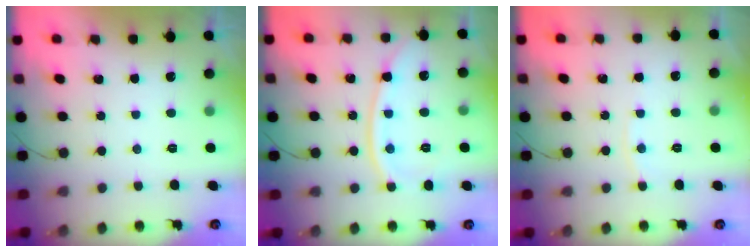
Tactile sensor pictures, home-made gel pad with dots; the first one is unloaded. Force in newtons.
{"total": 11.7, "press": 11.6, "slide": 1.3}
{"total": 4.2, "press": 4.2, "slide": 0.6}